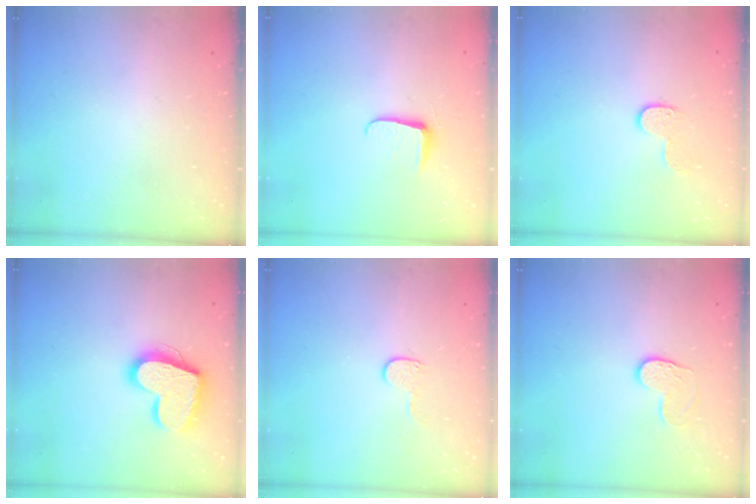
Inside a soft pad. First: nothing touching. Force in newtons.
{"total": 5.4, "press": 5.4, "slide": 0.7}
{"total": 6.1, "press": 6.1, "slide": 0.2}
{"total": 17.7, "press": 17.7, "slide": 1.5}
{"total": 4.1, "press": 4.1, "slide": 0.4}
{"total": 6.6, "press": 6.6, "slide": 0.3}